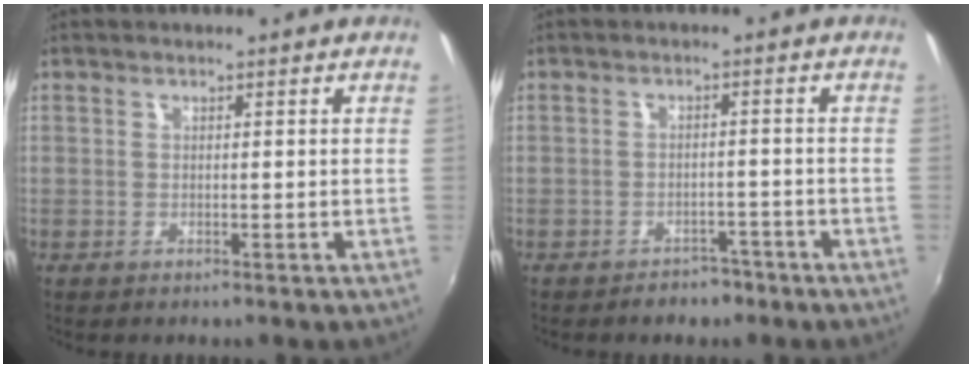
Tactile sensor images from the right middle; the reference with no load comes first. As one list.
[{"total": 4.4, "force": [-3.4, 2.6, 0.9], "torque": [-0.023, 0.005, -0.042]}]